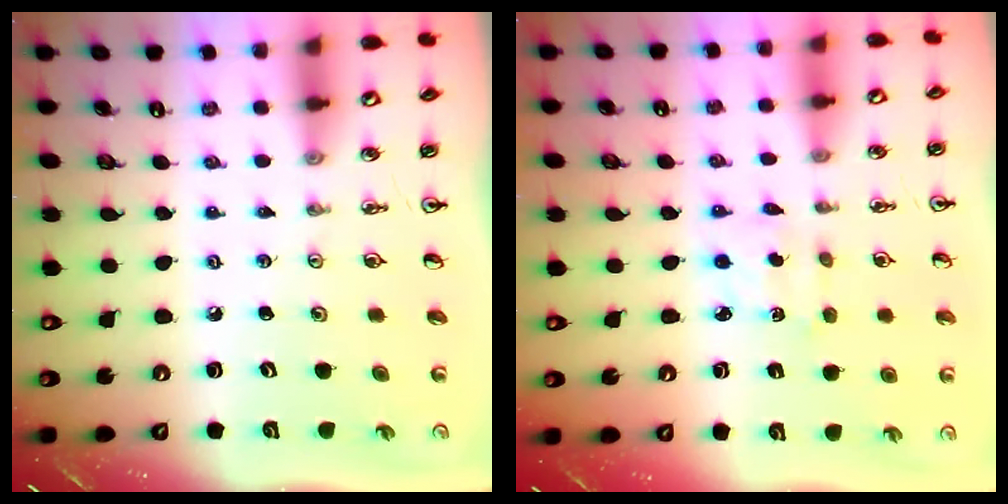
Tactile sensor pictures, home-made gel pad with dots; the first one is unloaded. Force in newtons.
{"total": 2.7, "press": 2.6, "slide": 0.6}